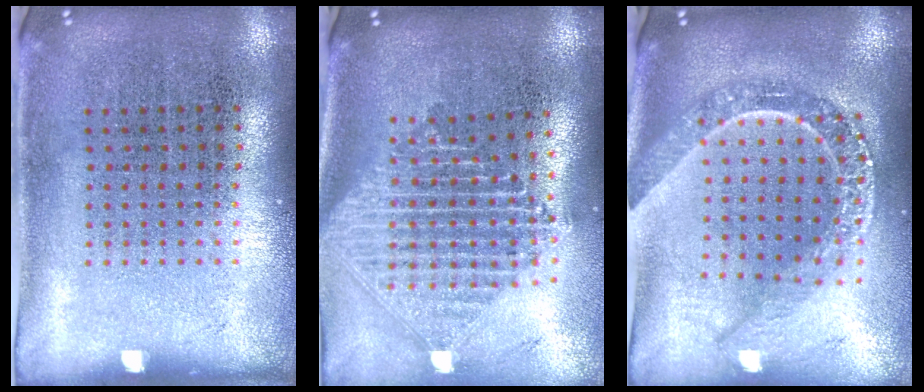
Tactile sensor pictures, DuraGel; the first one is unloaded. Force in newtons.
{"total": 2.4, "press": 1.8, "slide": 1.5}
{"total": 2.4, "press": 2.0, "slide": 1.3}